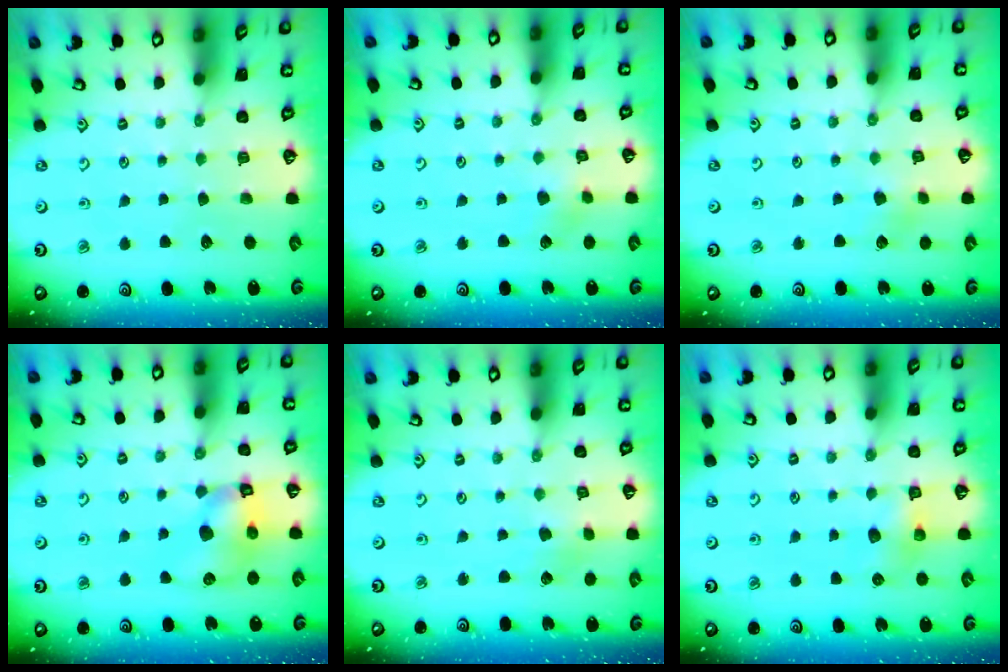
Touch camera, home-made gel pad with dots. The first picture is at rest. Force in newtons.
{"total": 3.8, "press": 3.8, "slide": 0.4}
{"total": 3.1, "press": 3.1, "slide": 0.4}
{"total": 10.0, "press": 9.9, "slide": 1.4}
{"total": 1.7, "press": 1.7, "slide": 0.3}
{"total": 6.5, "press": 6.5, "slide": 0.4}